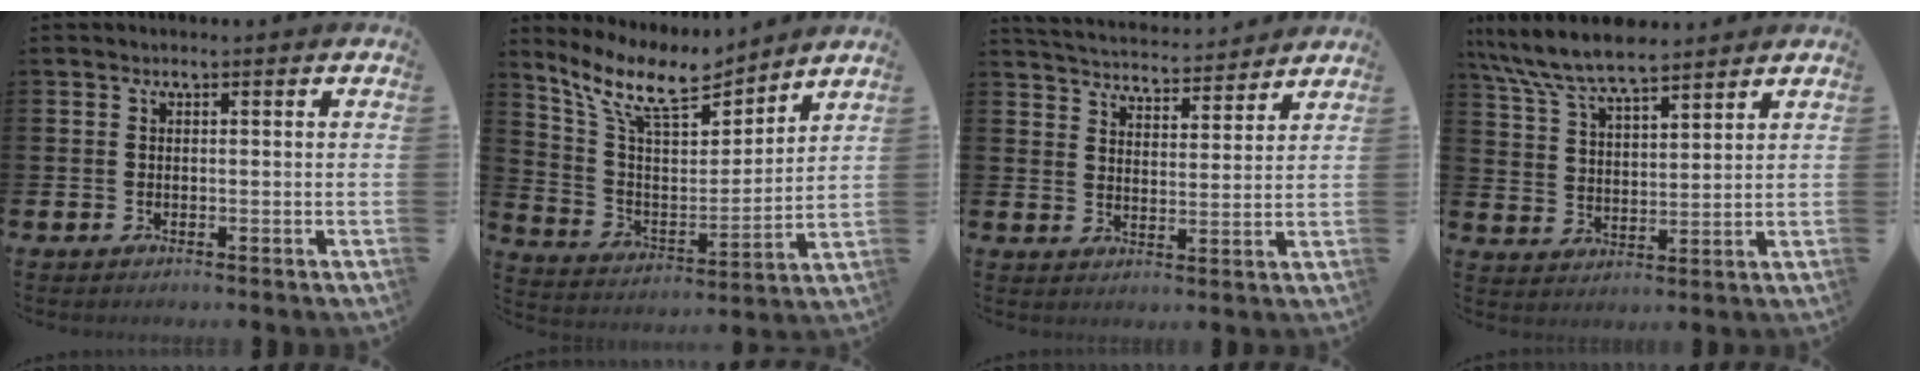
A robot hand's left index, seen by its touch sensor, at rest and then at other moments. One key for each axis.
{"total": 10.9, "fx": 9.3, "fy": 3.2, "fz": 4.7, "tx": -0.135, "ty": -0.049, "tz": 0.167}
{"total": 5.2, "fx": 5.1, "fy": 0.7, "fz": 0.2, "tx": -0.020, "ty": -0.041, "tz": 0.089}
{"total": 8.2, "fx": 7.6, "fy": 1.4, "fz": 2.7, "tx": -0.084, "ty": -0.028, "tz": 0.139}